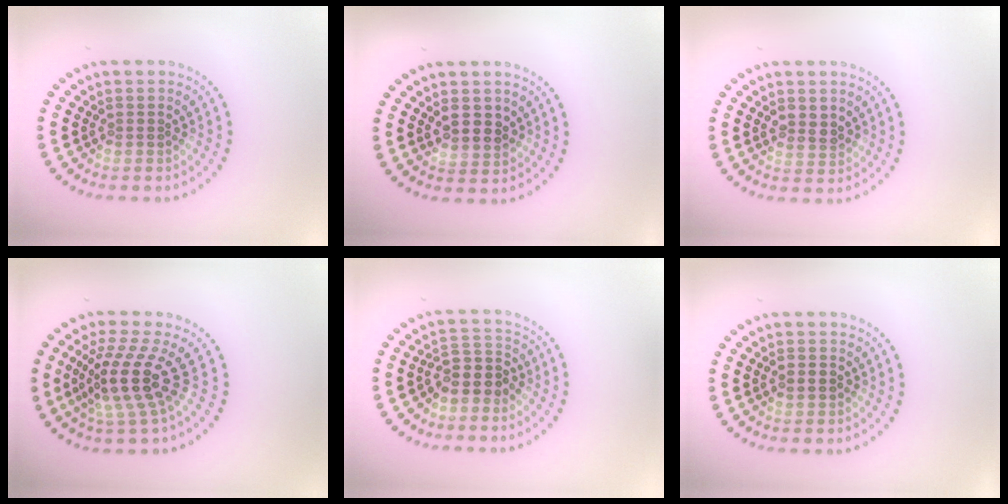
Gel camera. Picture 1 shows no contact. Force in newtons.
{"total": 1.6, "press": 1.5, "slide": 0.5}
{"total": 1.7, "press": 1.5, "slide": 0.7}
{"total": 4.7, "press": 3.4, "slide": 3.2}
{"total": 2.9, "press": 2.4, "slide": 1.6}
{"total": 1.8, "press": 1.8, "slide": 0.2}